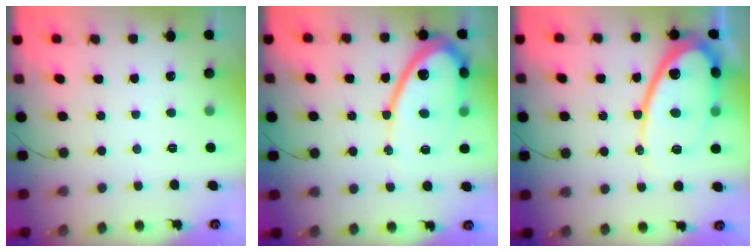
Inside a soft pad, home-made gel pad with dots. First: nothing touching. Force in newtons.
{"total": 14.5, "press": 14.4, "slide": 1.4}
{"total": 19.0, "press": 18.9, "slide": 1.9}